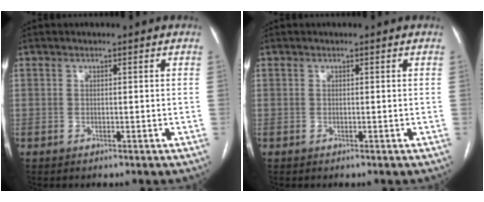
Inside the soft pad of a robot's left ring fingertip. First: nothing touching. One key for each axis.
{"total": 0.0}